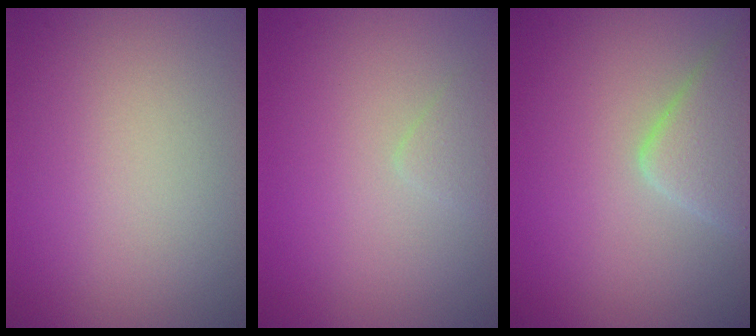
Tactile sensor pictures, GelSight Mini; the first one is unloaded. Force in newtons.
{"total": 0.9, "press": 0.9, "slide": 0.1}
{"total": 3.9, "press": 3.9, "slide": 0.1}